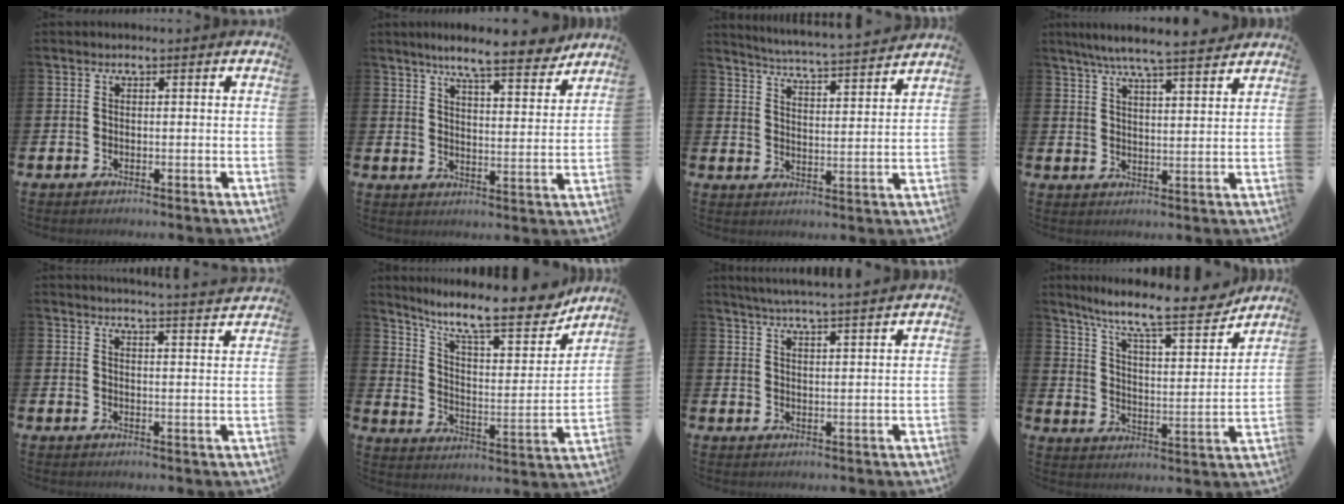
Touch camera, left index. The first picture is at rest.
{"total": 8.9, "force": [8.0, 0.9, 3.8], "torque": [-0.077, -0.043, 0.137]}
{"total": 5.1, "force": [5.0, -0.4, 0.7], "torque": [-0.030, -0.045, 0.083]}
{"total": 7.3, "force": [6.8, 0.2, 2.6], "torque": [-0.068, -0.030, 0.120]}
{"total": 4.0, "force": [4.0, -0.8, 0.3], "torque": [-0.005, -0.032, 0.067]}
{"total": 13.7, "force": [11.2, 3.3, 7.2], "torque": [-0.142, -0.070, 0.186]}
{"total": 4.9, "force": [4.8, -0.8, 0.9], "torque": [-0.038, -0.020, 0.086]}
{"total": 11.5, "force": [9.8, 1.8, 5.8], "torque": [-0.129, -0.064, 0.158]}